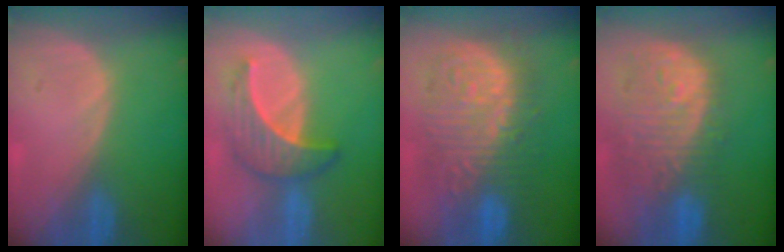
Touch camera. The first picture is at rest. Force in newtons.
{"total": 6.9, "press": 6.3, "slide": 2.9}
{"total": 13.4, "press": 13.3, "slide": 1.2}
{"total": 12.2, "press": 10.9, "slide": 5.5}